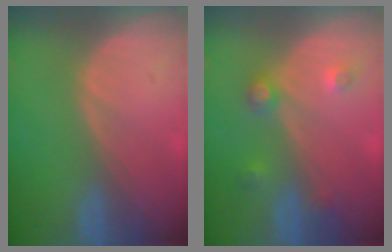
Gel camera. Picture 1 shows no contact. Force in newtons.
{"total": 3.6, "press": 3.4, "slide": 1.3}